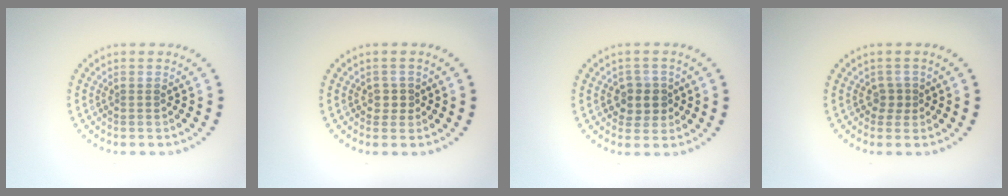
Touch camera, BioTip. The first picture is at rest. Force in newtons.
{"total": 1.2, "press": 1.0, "slide": 0.6}
{"total": 2.4, "press": 2.3, "slide": 0.8}
{"total": 1.2, "press": 1.1, "slide": 0.5}